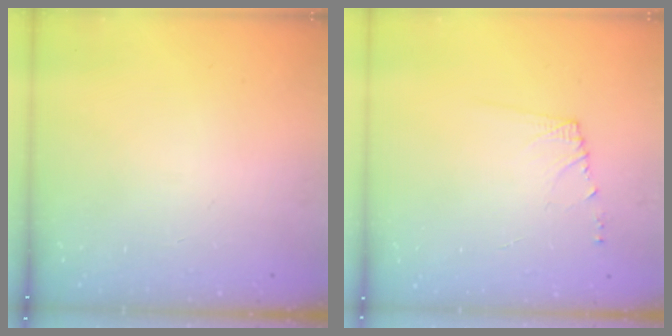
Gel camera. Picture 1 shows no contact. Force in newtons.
{"total": 5.8, "press": 5.8, "slide": 0.6}